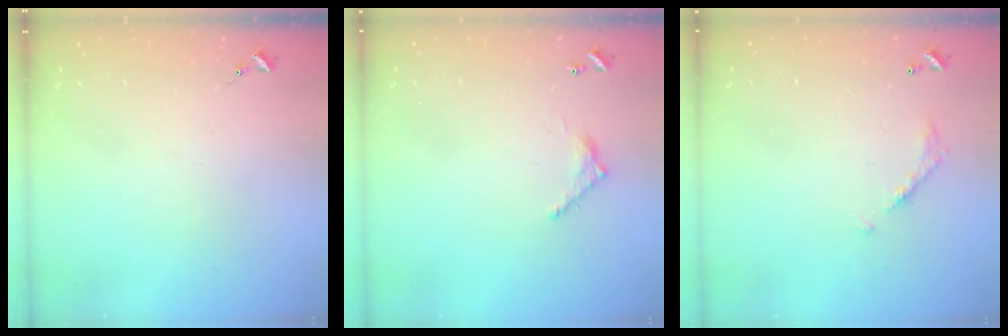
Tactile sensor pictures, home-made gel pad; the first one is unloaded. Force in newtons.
{"total": 6.3, "press": 6.3, "slide": 0.4}
{"total": 7.9, "press": 7.9, "slide": 0.3}